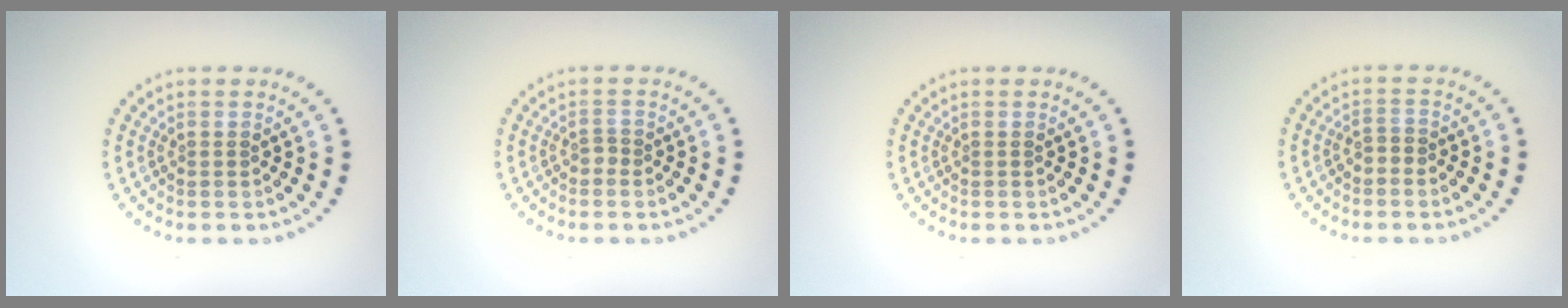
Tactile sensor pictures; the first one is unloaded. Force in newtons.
{"total": 0.9, "press": 0.6, "slide": 0.7}
{"total": 0.0}
{"total": 0.9, "press": 0.7, "slide": 0.5}